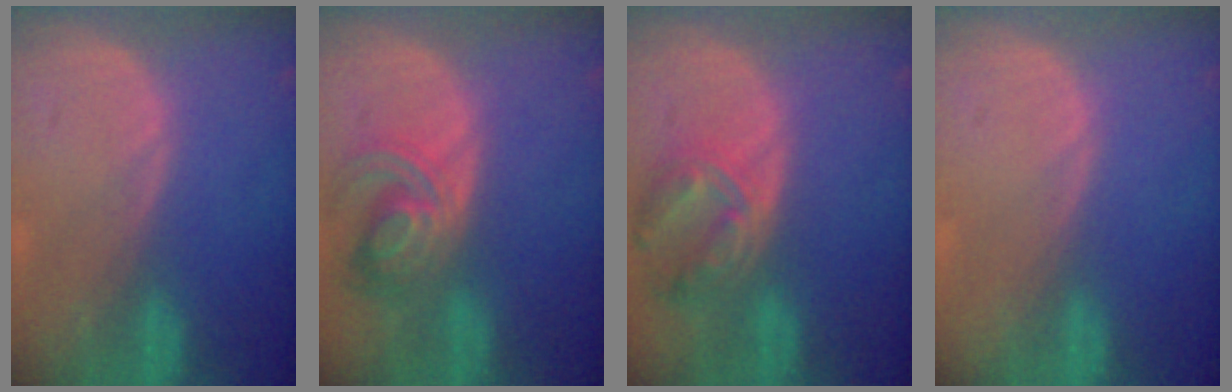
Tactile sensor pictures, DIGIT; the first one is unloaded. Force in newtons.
{"total": 7.4, "press": 6.7, "slide": 3.2}
{"total": 8.0, "press": 7.0, "slide": 3.9}
{"total": 0.0}